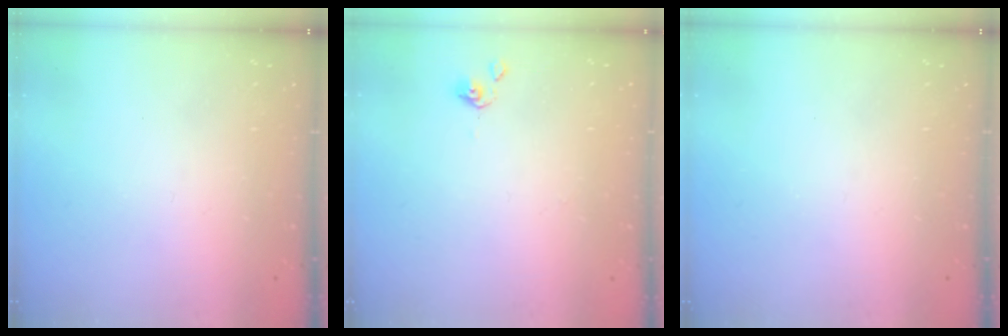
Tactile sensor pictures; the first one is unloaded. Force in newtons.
{"total": 0.0}
{"total": 0.0}